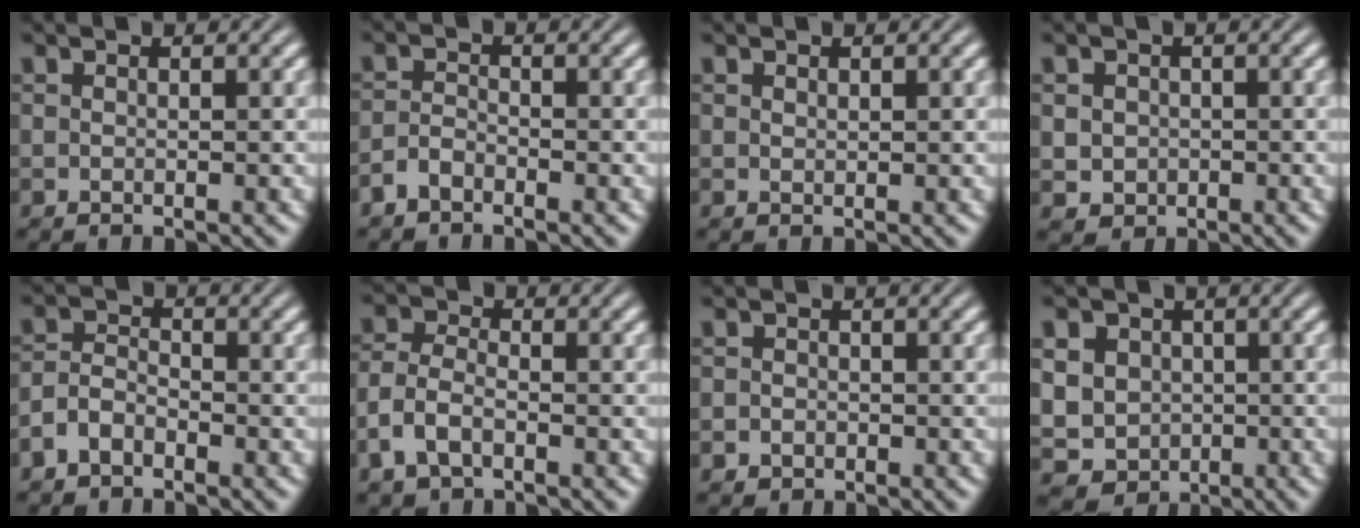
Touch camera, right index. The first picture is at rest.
{"total": 1.6, "force": [-1.6, -0.1, 0.3], "torque": [0.005, -0.006, -0.026]}
{"total": 0.6, "force": [0.4, -0.4, 0.0], "torque": [0.002, -0.006, 0.015]}
{"total": 2.7, "force": [-0.3, 2.5, 1.0], "torque": [-0.018, -0.018, 0.006]}
{"total": 2.9, "force": [-1.8, 1.9, 1.2], "torque": [-0.018, -0.013, -0.028]}
{"total": 2.8, "force": [-1.4, 1.7, 1.7], "torque": [-0.044, -0.015, -0.016]}
{"total": 0.9, "force": [-0.8, 0.4, -0.1], "torque": [0.008, -0.014, -0.008]}
{"total": 9.4, "force": [-1.8, 8.7, 3.2], "torque": [-0.077, -0.049, -0.020]}